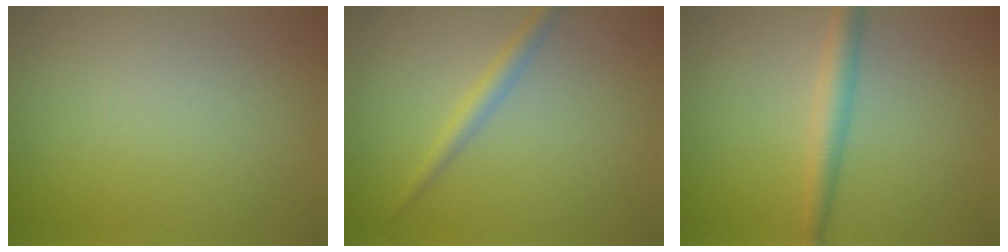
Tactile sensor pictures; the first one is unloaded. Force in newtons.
{"total": 1.8, "press": 1.8, "slide": 0.1}
{"total": 2.7, "press": 2.7, "slide": 0.1}